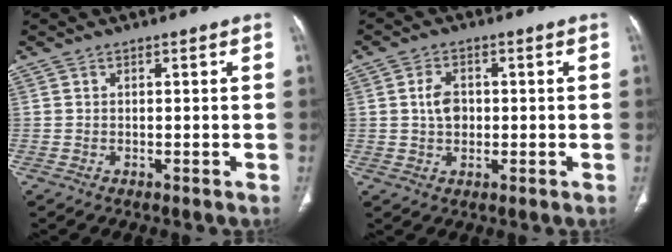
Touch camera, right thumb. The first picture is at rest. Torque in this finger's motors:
{"motor_torque": [-0.90, 0.38, 0.33, 0.49, -0.02]}